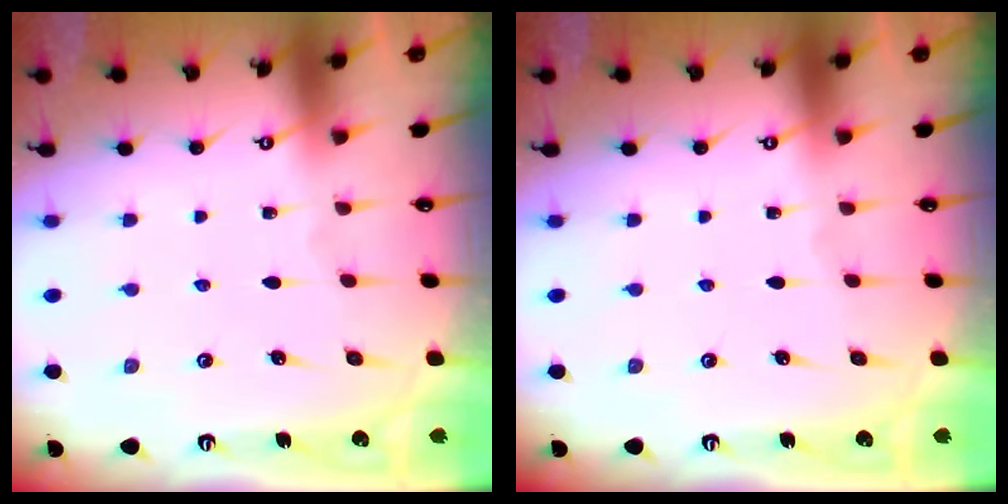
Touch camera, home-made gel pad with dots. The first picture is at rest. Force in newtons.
{"total": 0.0}